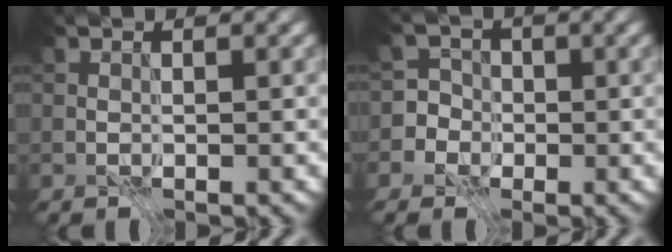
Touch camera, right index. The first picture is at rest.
{"total": 4.9, "force": [-2.0, 4.5, 0.6], "torque": [0.010, 0.023, -0.070]}